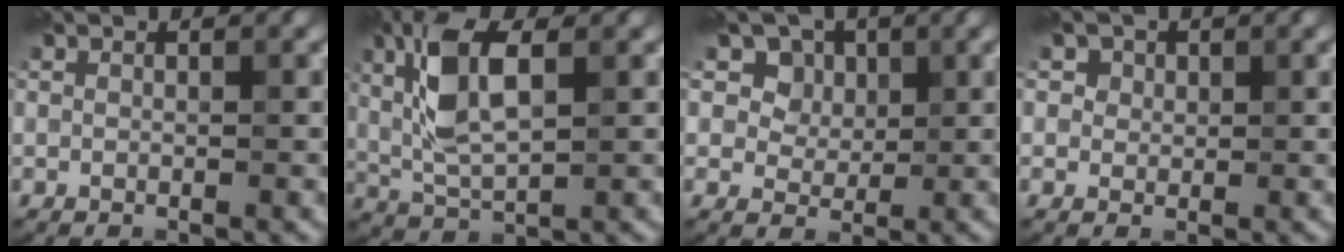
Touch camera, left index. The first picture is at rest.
{"total": 6.1, "force": [1.5, 2.1, 5.5], "torque": [-0.123, 0.006, 0.027]}
{"total": 5.2, "force": [3.1, 3.8, 1.7], "torque": [-0.031, -0.011, 0.045]}
{"total": 1.8, "force": [1.0, 1.5, 0.3], "torque": [0.004, 0.007, 0.009]}